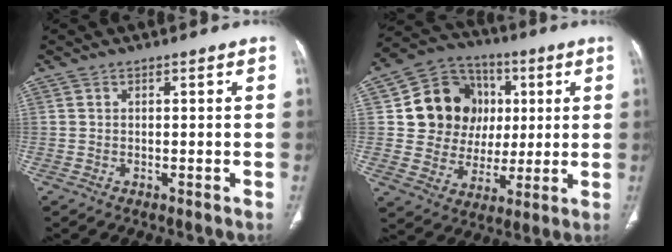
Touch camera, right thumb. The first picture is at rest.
{"total": 16.5, "force": [3.1, 14.6, 7.0], "torque": [-0.072, 0.012, 0.063]}